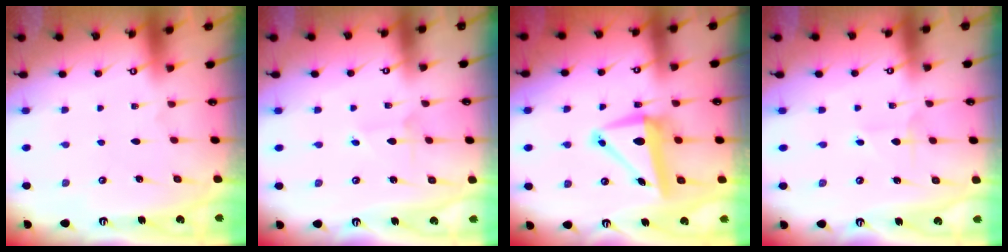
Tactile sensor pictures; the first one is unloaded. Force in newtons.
{"total": 2.0, "press": 2.0, "slide": 0.2}
{"total": 8.6, "press": 8.3, "slide": 2.2}
{"total": 2.3, "press": 2.3, "slide": 0.2}